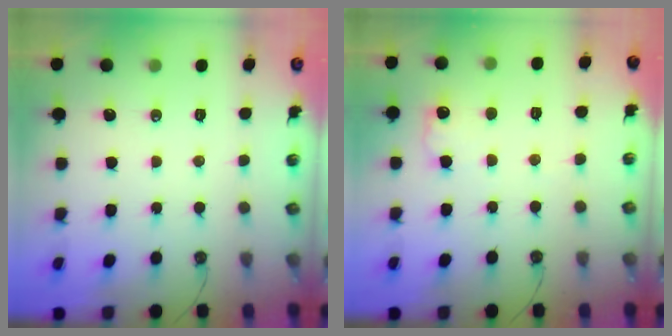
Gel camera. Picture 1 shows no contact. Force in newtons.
{"total": 6.7, "press": 6.7, "slide": 0.4}